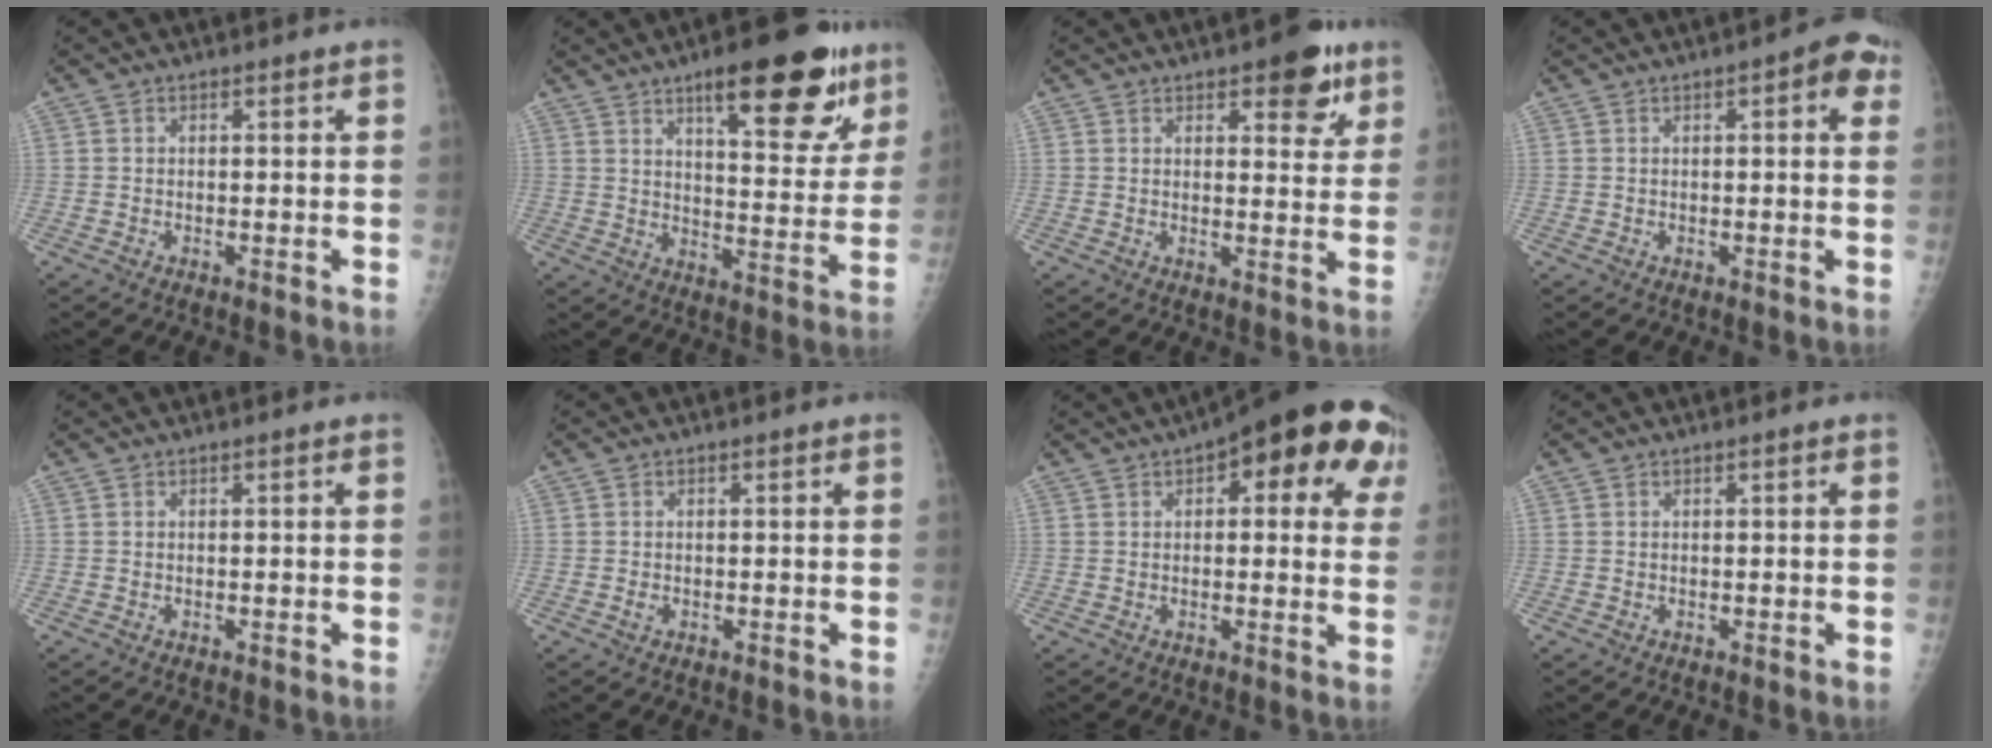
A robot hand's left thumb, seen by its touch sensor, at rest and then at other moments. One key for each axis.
{"total": 19.4, "fx": 11.3, "fy": 6.5, "fz": 14.3, "tx": -0.151, "ty": -0.048, "tz": 0.162}
{"total": 7.8, "fx": 4.5, "fy": 3.4, "fz": 5.4, "tx": -0.037, "ty": -0.019, "tz": 0.054}
{"total": 5.5, "fx": 2.0, "fy": 1.8, "fz": 4.8, "tx": -0.047, "ty": 0.005, "tz": 0.015}
{"total": 0.0}
{"total": 0.5, "fx": -0.2, "fy": 0.5, "fz": 0.2, "tx": 0.000, "ty": 0.001, "tz": -0.003}
{"total": 19.2, "fx": 8.1, "fy": 7.5, "fz": 15.8, "tx": -0.175, "ty": 0.008, "tz": 0.094}
{"total": 0.5, "fx": 0.1, "fy": 0.0, "fz": 0.5, "tx": -0.010, "ty": 0.001, "tz": 0.001}